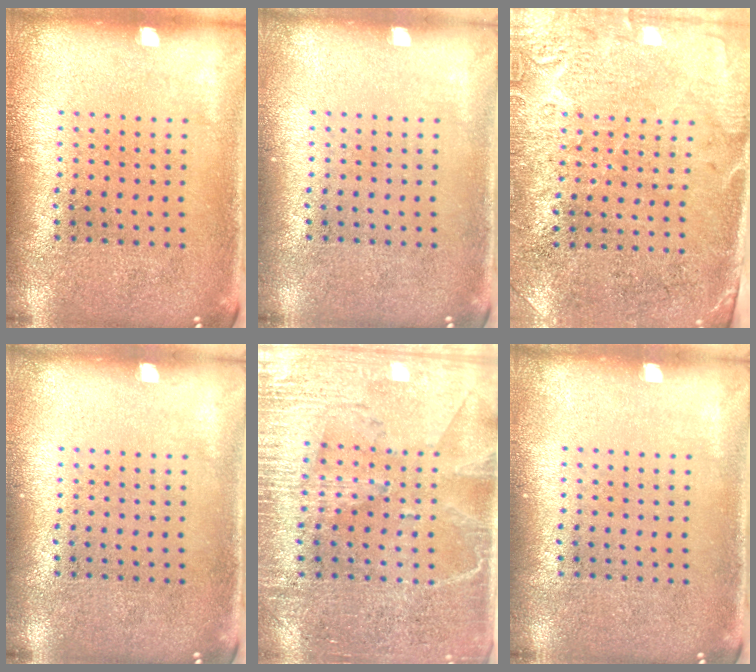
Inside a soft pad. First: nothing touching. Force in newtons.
{"total": 0.0}
{"total": 2.7, "press": 2.4, "slide": 1.2}
{"total": 0.0}
{"total": 3.4, "press": 3.0, "slide": 1.5}
{"total": 0.0}